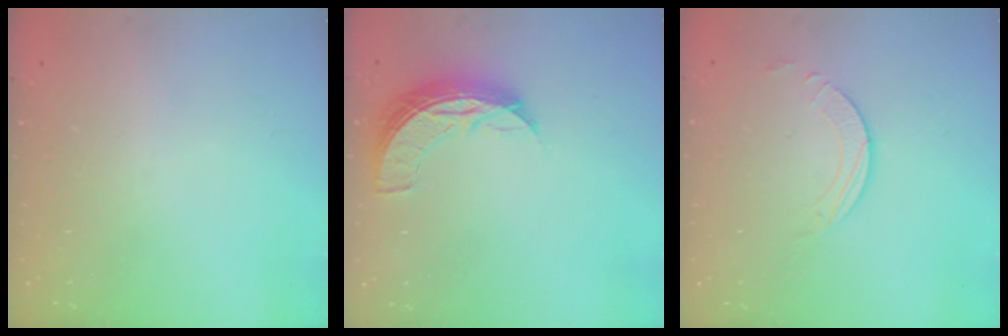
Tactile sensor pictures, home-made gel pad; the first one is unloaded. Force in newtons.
{"total": 8.3, "press": 8.3, "slide": 0.4}
{"total": 2.8, "press": 2.8, "slide": 0.2}